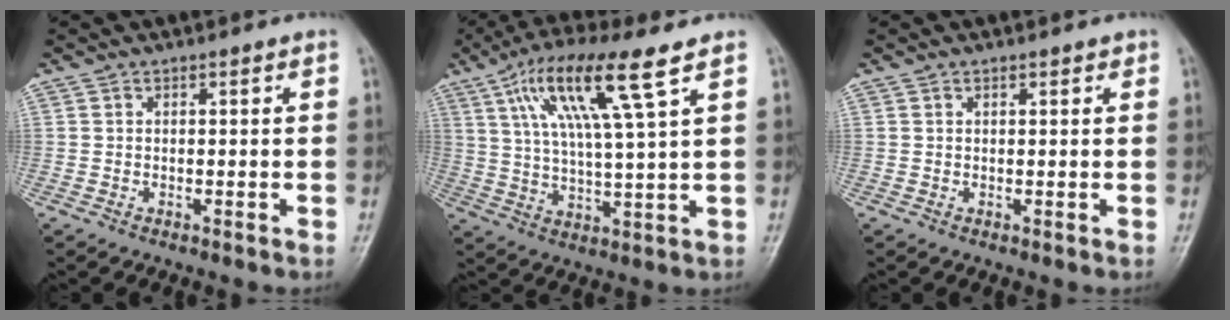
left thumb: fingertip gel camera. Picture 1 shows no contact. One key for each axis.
{"total": 14.2, "fx": 6.7, "fy": 1.7, "fz": 12.4, "tx": -0.241, "ty": -0.010, "tz": 0.125}
{"total": 0.9, "fx": 0.6, "fy": 0.4, "fz": 0.5, "tx": -0.004, "ty": -0.002, "tz": 0.006}